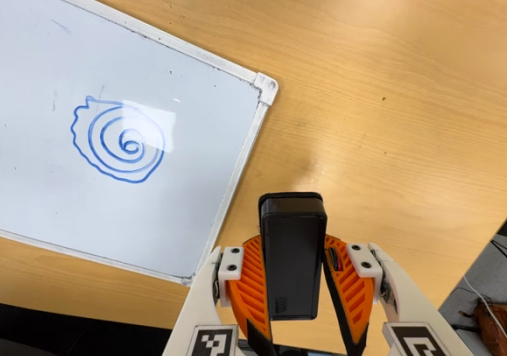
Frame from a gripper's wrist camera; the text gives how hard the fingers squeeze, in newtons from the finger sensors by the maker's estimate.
{"total": 7.8, "left": 6.2, "right": 9.4}